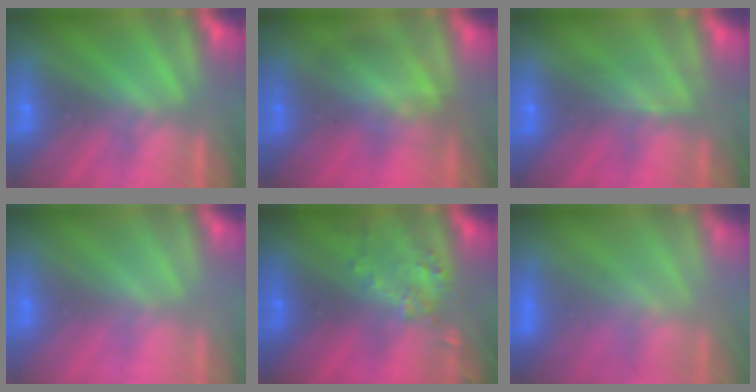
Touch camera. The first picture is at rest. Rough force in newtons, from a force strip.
{"total": 2.9}
{"total": 2.4}
{"total": 2.9}
{"total": 3.2}
{"total": 3.4}